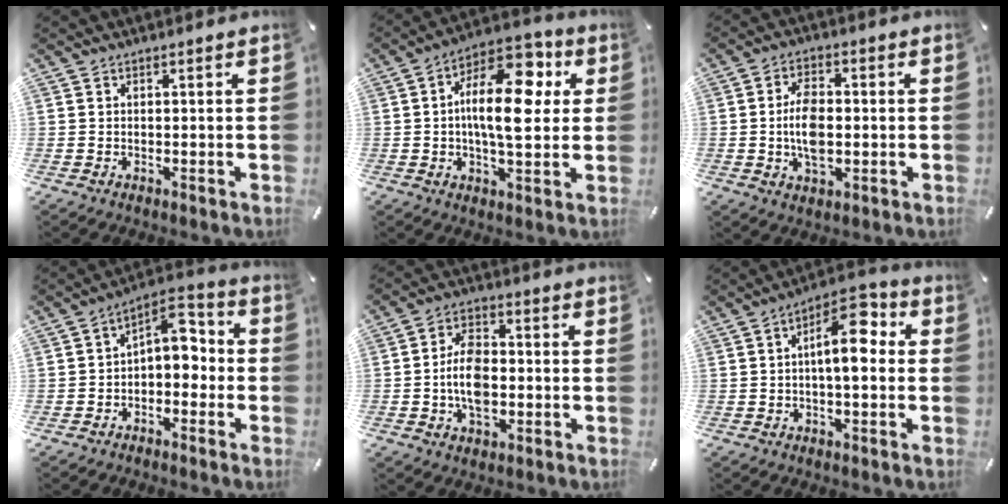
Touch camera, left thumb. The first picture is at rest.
{"total": 16.8, "force": [3.2, 8.0, 14.4], "torque": [-0.233, -0.016, 0.049]}
{"total": 8.5, "force": [-0.7, 5.2, 6.7], "torque": [-0.137, 0.000, -0.015]}
{"total": 7.1, "force": [0.0, 4.9, 5.2], "torque": [-0.068, -0.004, -0.008]}
{"total": 10.6, "force": [-2.1, 6.8, 7.8], "torque": [-0.156, 0.011, -0.037]}
{"total": 10.4, "force": [1.2, 4.6, 9.2], "torque": [-0.131, -0.002, 0.016]}